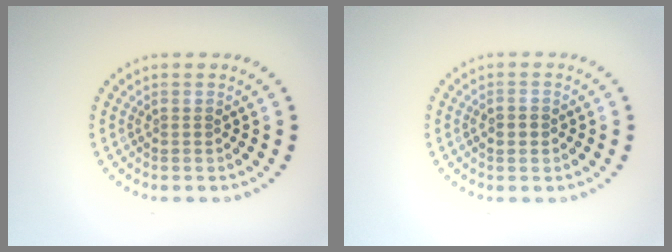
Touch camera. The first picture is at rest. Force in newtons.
{"total": 1.7, "press": 1.7, "slide": 0.0}